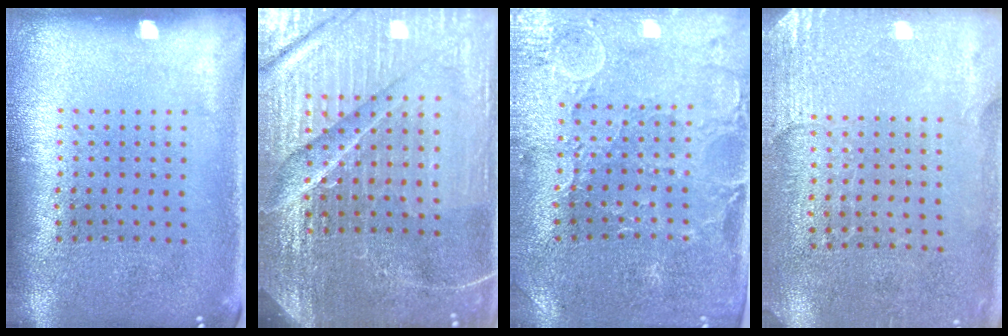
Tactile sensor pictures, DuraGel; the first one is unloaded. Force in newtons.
{"total": 6.1, "press": 5.5, "slide": 2.6}
{"total": 1.1, "press": 1.0, "slide": 0.4}
{"total": 2.6, "press": 2.3, "slide": 1.2}